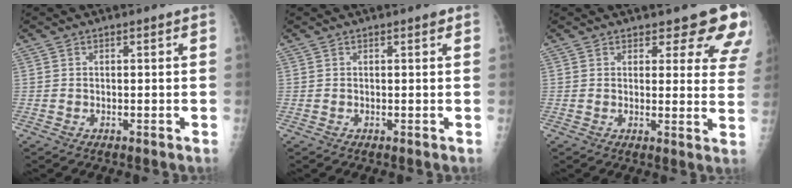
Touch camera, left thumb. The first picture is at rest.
{"total": 1.2, "force": [0.8, 0.3, 0.8], "torque": [-0.012, -0.003, 0.009]}
{"total": 10.7, "force": [8.8, 4.3, 4.3], "torque": [0.004, -0.051, 0.076]}